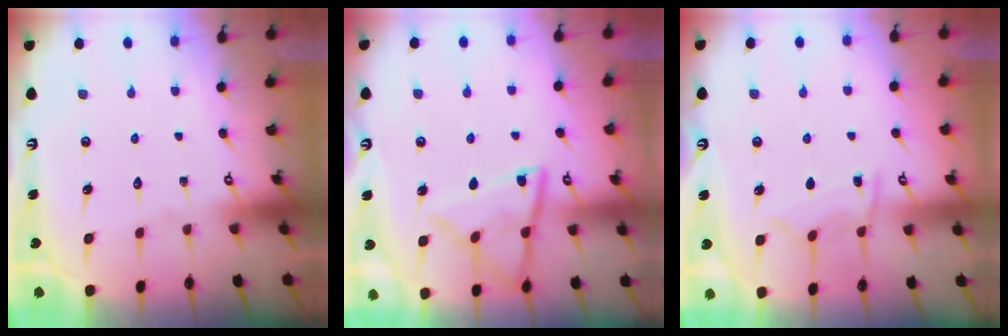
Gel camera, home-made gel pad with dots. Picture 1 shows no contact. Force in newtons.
{"total": 12.5, "press": 12.4, "slide": 1.2}
{"total": 8.0, "press": 7.9, "slide": 0.8}